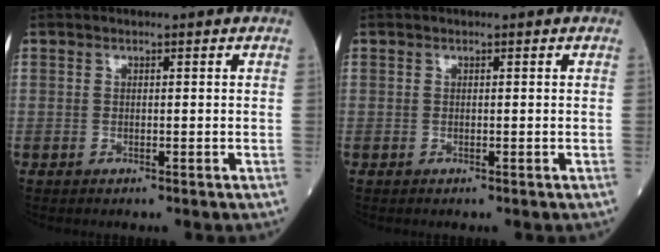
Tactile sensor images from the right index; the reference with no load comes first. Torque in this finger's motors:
{"motor_torque": [0.00, 0.00, 0.00, 0.00]}